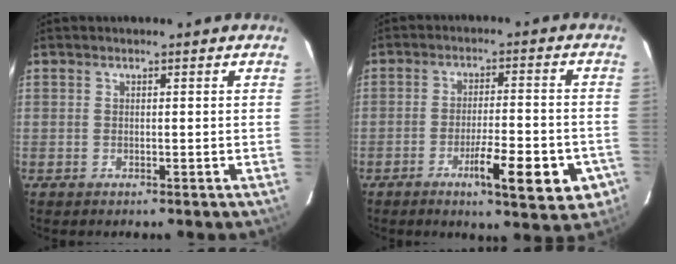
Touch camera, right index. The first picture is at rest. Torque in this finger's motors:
{"motor_torque": [0.59, -0.35, 0.24, 0.08]}